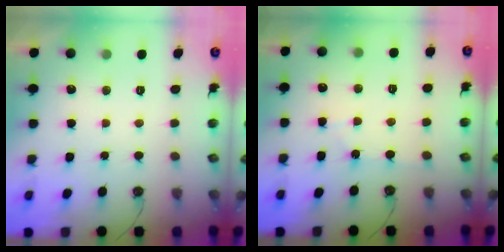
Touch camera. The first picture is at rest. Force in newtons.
{"total": 4.6, "press": 4.6, "slide": 0.7}